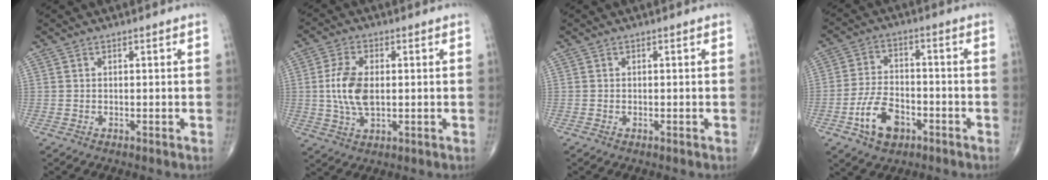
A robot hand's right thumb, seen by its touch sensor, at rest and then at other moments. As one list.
[{"total": 8.6, "force": [0.4, 4.7, 7.2], "torque": [-0.150, -0.002, 0.009]}, {"total": 0.0}, {"total": 9.9, "force": [-4.4, 6.0, 6.5], "torque": [-0.110, 0.025, -0.078]}]